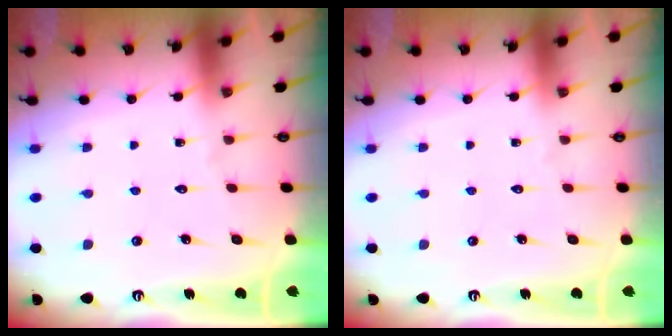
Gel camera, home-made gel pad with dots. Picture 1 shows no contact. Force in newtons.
{"total": 0.0}